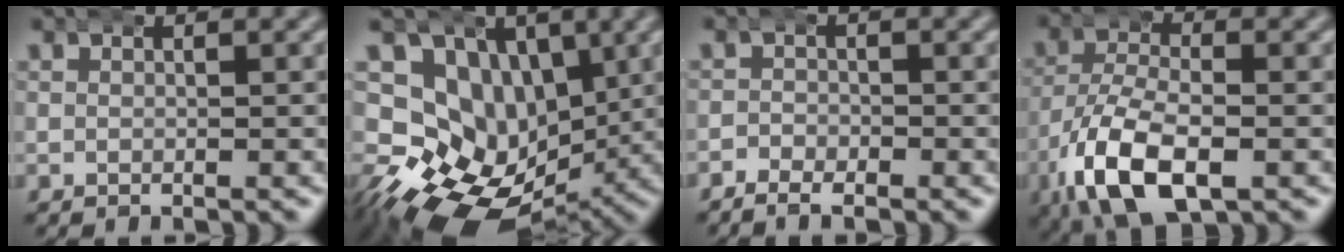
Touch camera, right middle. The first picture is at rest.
{"total": 17.1, "force": [-1.0, 14.1, 9.5], "torque": [-0.190, -0.063, -0.004]}
{"total": 1.5, "force": [-1.3, 0.6, 0.0], "torque": [0.012, -0.003, -0.029]}
{"total": 8.9, "force": [-2.7, 5.1, 6.7], "torque": [-0.149, -0.029, -0.026]}